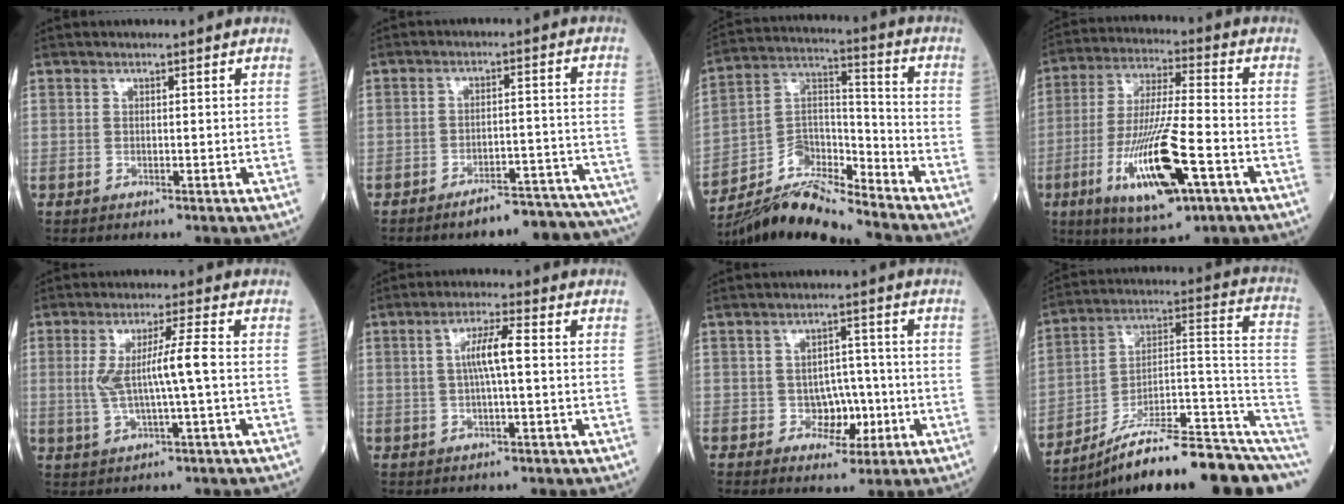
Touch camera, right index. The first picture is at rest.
{"total": 13.4, "force": [-12.7, 1.9, 4.0], "torque": [-0.009, 0.038, -0.156]}
{"total": 12.6, "force": [-11.7, 1.7, 4.4], "torque": [-0.078, 0.023, -0.216]}
{"total": 16.1, "force": [-6.2, 2.5, 14.7], "torque": [-0.290, -0.022, -0.102]}
{"total": 6.9, "force": [0.0, -0.2, 6.8], "torque": [-0.138, 0.005, 0.004]}
{"total": 5.0, "force": [0.4, 0.3, 5.0], "torque": [-0.093, 0.010, 0.005]}
{"total": 4.9, "force": [-1.4, 3.6, 3.0], "torque": [-0.035, 0.010, -0.017]}
{"total": 22.0, "force": [-15.7, 3.3, 15.0], "torque": [-0.141, 0.050, -0.237]}